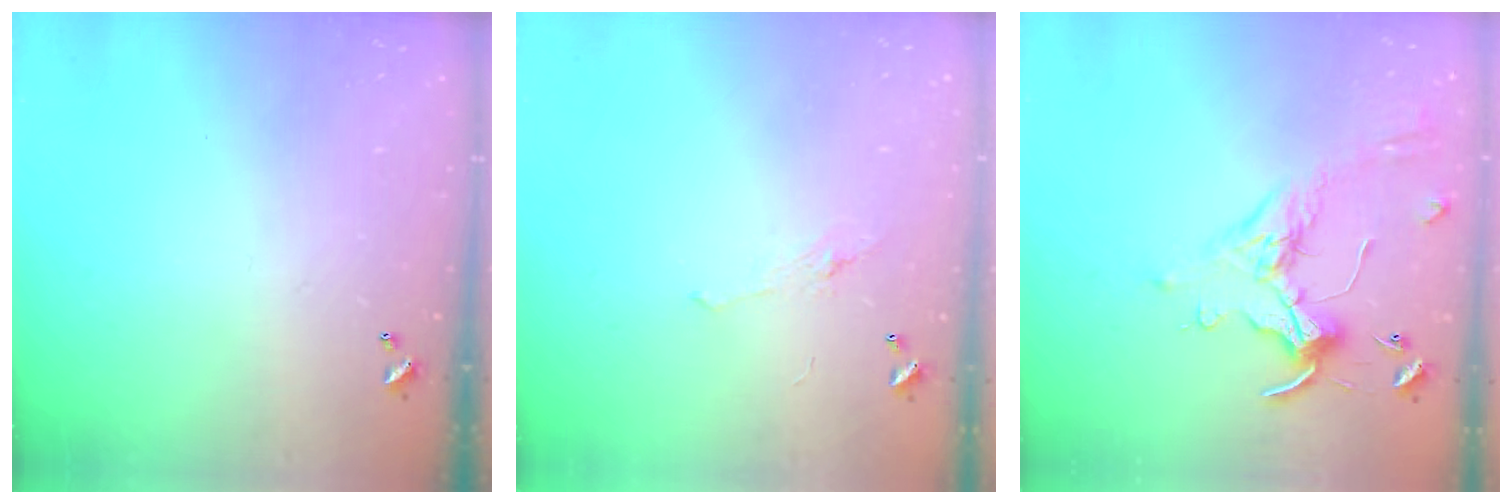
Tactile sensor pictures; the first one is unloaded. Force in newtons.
{"total": 2.2, "press": 2.1, "slide": 0.8}
{"total": 0.9, "press": 0.5, "slide": 0.7}